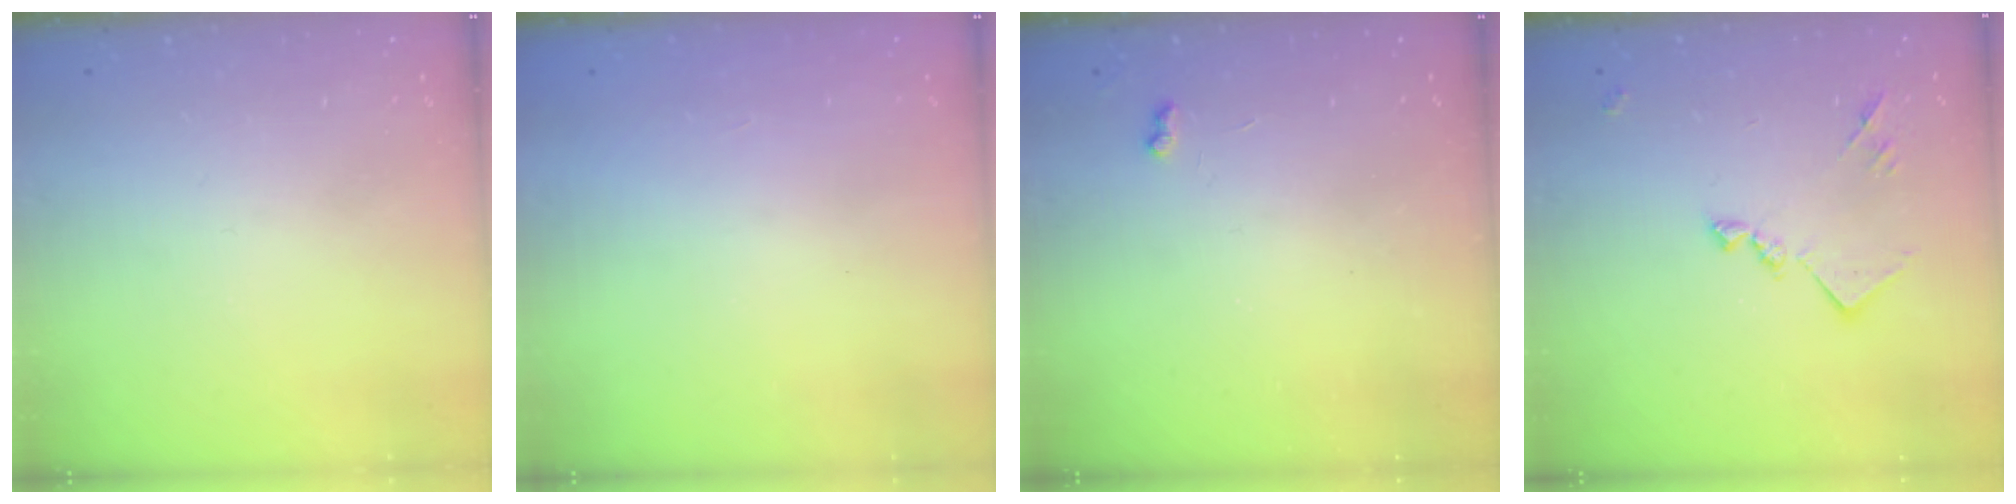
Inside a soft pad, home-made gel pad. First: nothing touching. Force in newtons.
{"total": 1.2, "press": 1.1, "slide": 0.5}
{"total": 3.0, "press": 3.0, "slide": 0.4}
{"total": 11.9, "press": 11.9, "slide": 0.6}